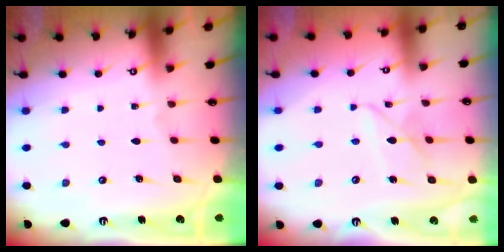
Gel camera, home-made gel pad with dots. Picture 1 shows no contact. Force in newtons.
{"total": 7.3, "press": 7.3, "slide": 0.5}